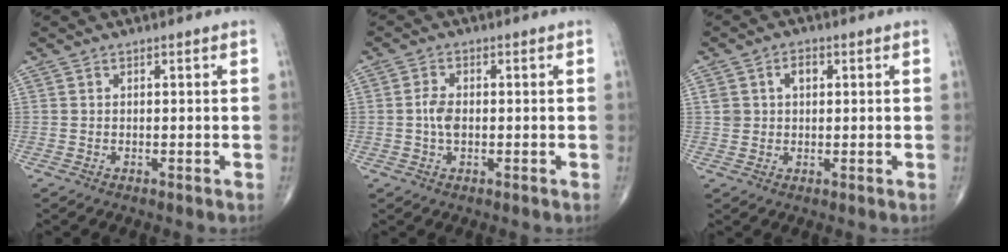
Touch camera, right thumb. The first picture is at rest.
{"total": 3.4, "force": [-0.3, 2.0, 2.8], "torque": [-0.057, 0.006, -0.009]}
{"total": 4.1, "force": [1.2, 3.0, 2.6], "torque": [-0.032, 0.004, 0.023]}